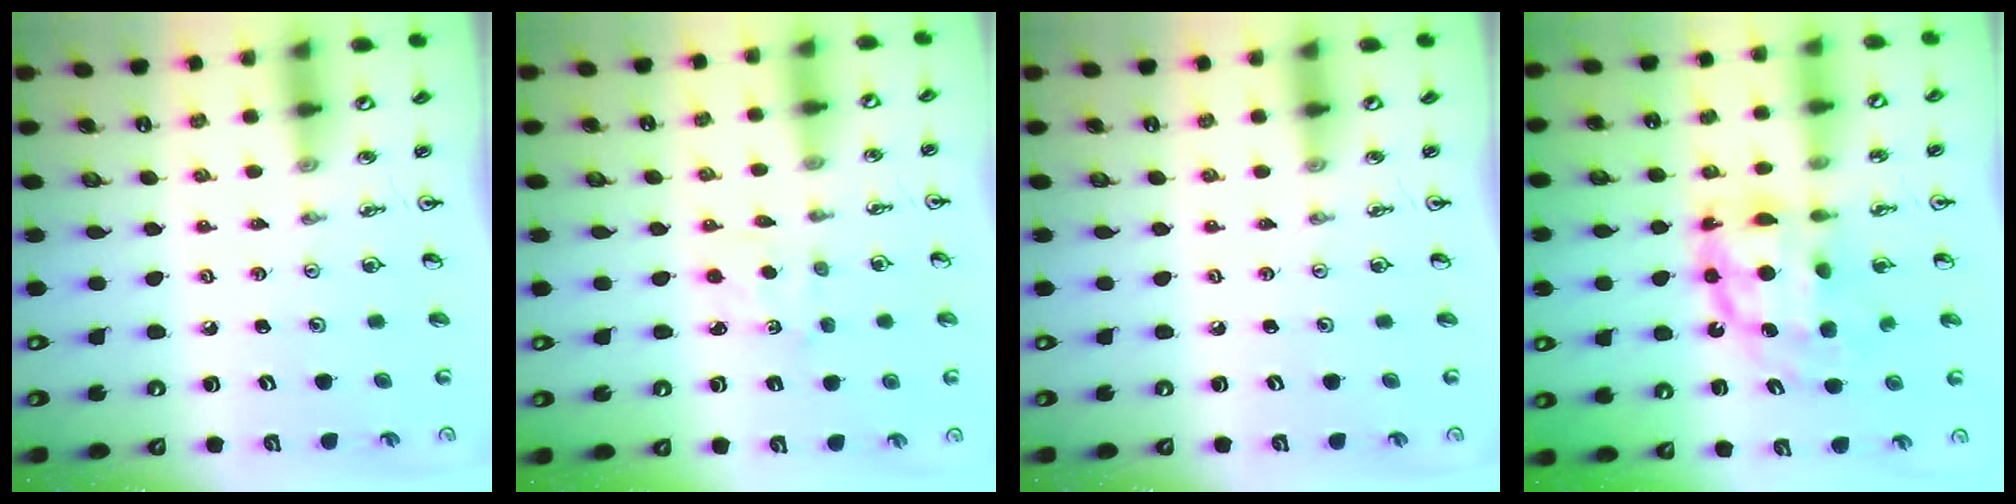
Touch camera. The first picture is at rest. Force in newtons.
{"total": 2.3, "press": 2.2, "slide": 0.3}
{"total": 0.0}
{"total": 12.2, "press": 12.2, "slide": 0.9}